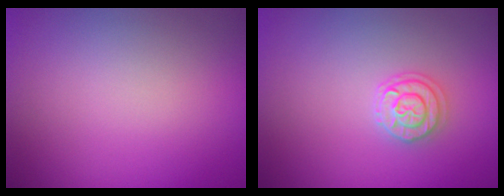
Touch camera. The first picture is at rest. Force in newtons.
{"total": 2.2, "press": 2.0, "slide": 0.8}